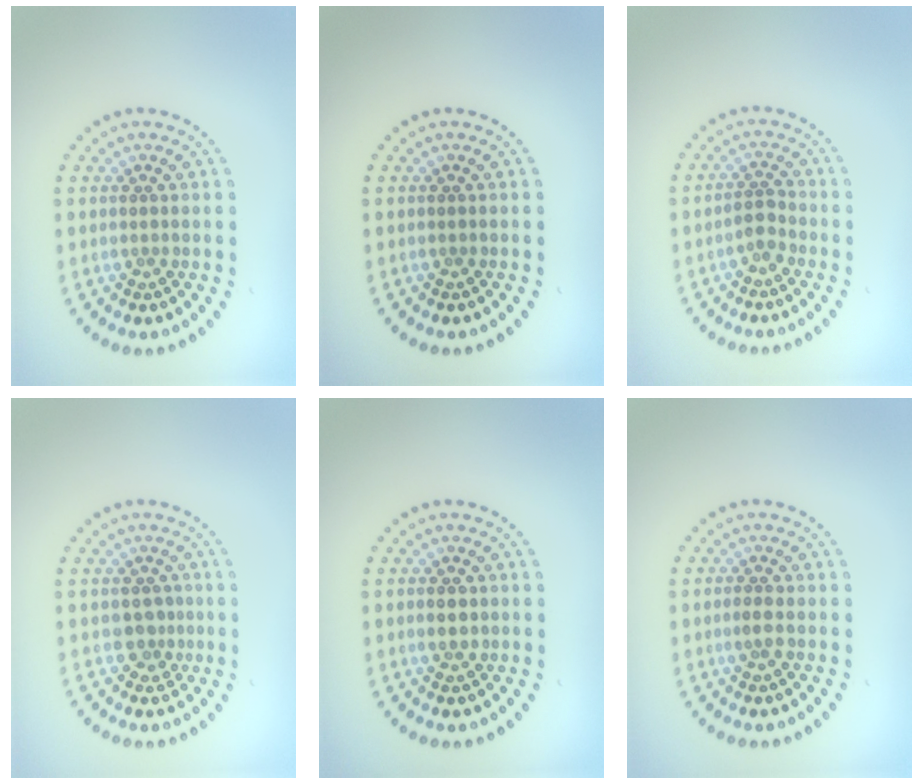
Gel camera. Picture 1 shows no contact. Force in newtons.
{"total": 0.0}
{"total": 1.6, "press": 1.3, "slide": 1.0}
{"total": 1.5, "press": 1.2, "slide": 0.8}
{"total": 1.0, "press": 1.0, "slide": 0.0}
{"total": 1.1, "press": 1.0, "slide": 0.3}